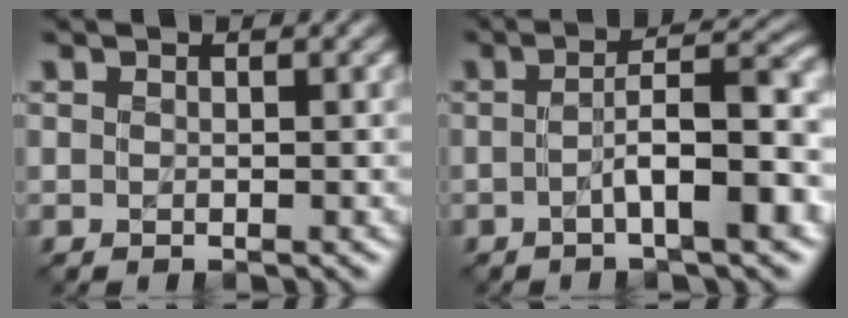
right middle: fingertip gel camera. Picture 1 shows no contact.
{"total": 7.3, "force": [-1.4, 1.7, 6.9], "torque": [-0.091, 0.017, -0.032]}